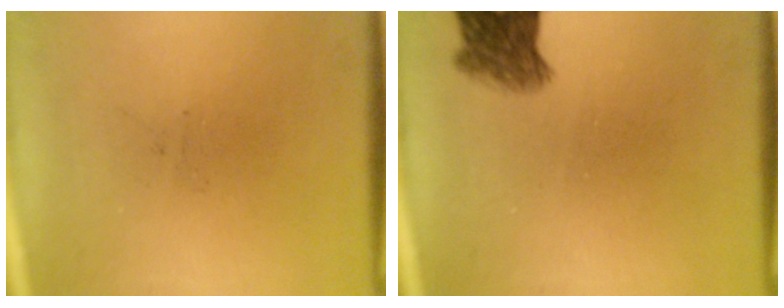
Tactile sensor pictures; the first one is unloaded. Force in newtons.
{"total": 4.4}